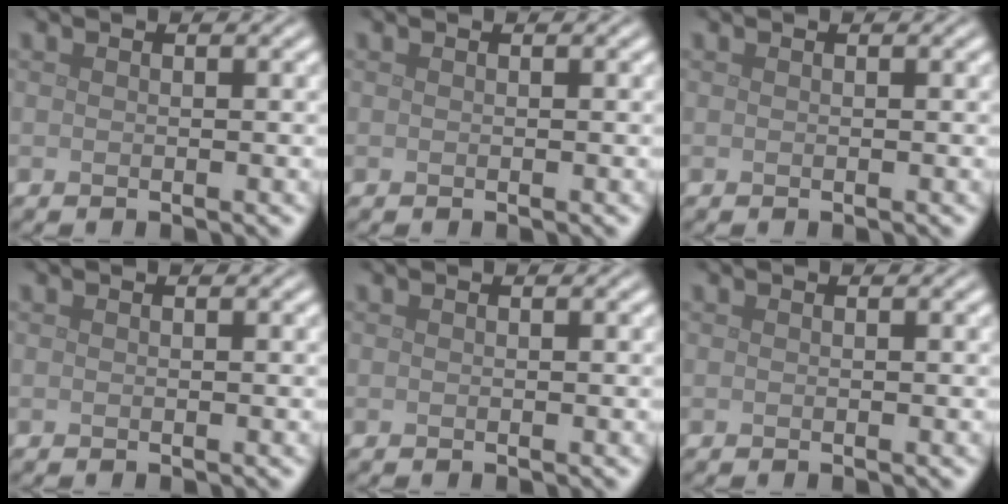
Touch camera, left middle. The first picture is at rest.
{"total": 0.0}
{"total": 0.0}
{"total": 0.0}
{"total": 0.0}
{"total": 0.0}